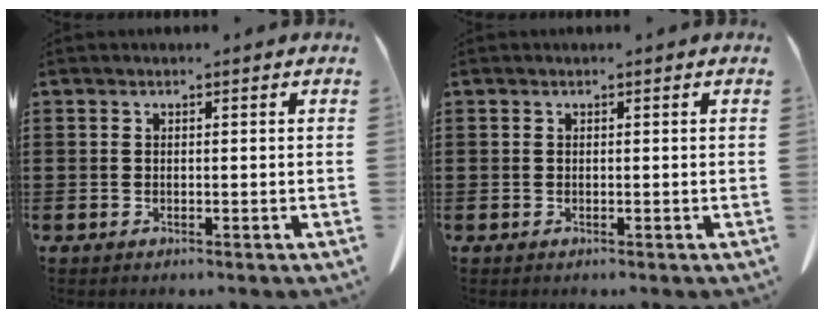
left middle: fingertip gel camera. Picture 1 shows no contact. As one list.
[{"total": 0.0}]